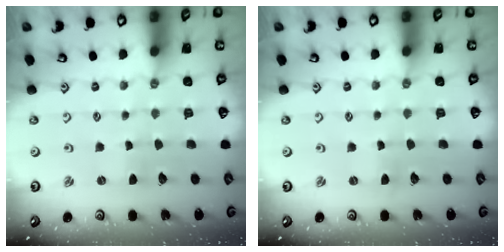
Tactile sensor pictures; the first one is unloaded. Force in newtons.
{"total": 0.0}